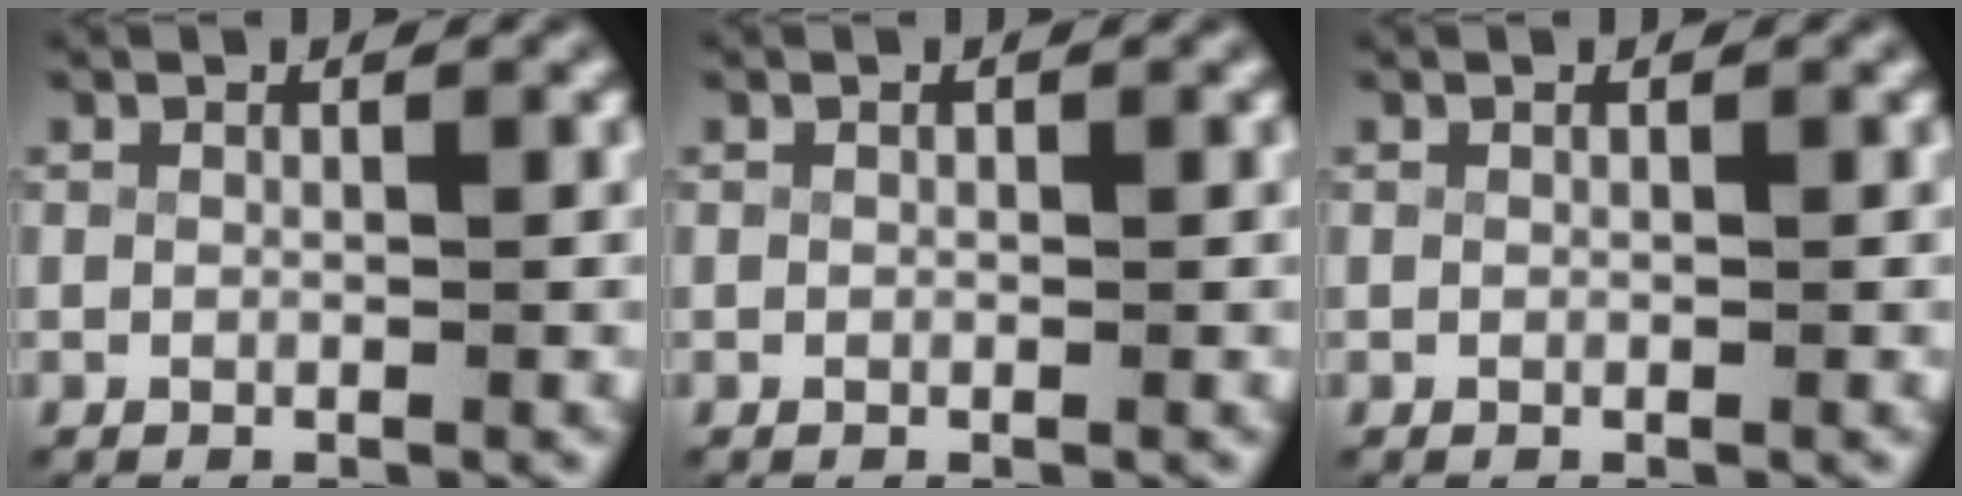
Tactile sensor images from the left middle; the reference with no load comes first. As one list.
[{"total": 0.0}, {"total": 0.0}]